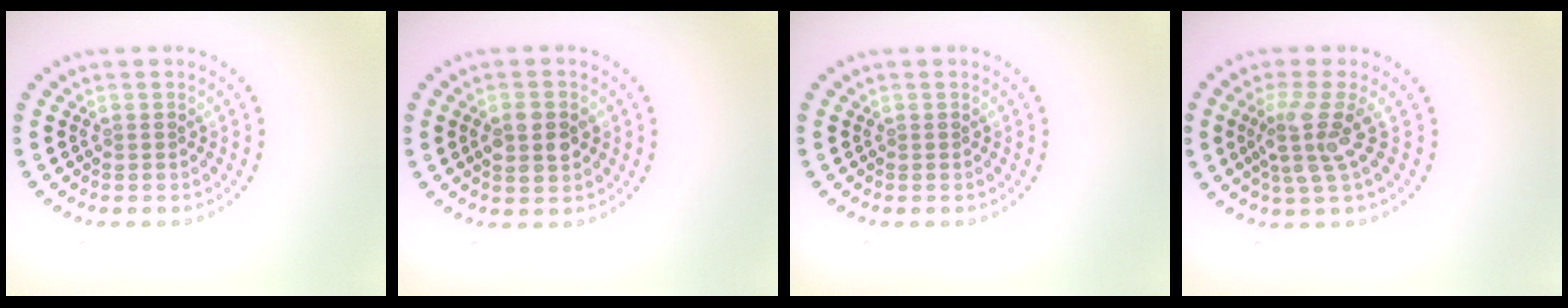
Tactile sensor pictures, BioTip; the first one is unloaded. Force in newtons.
{"total": 2.8, "press": 2.8, "slide": 0.0}
{"total": 0.0}
{"total": 3.5, "press": 2.5, "slide": 2.5}